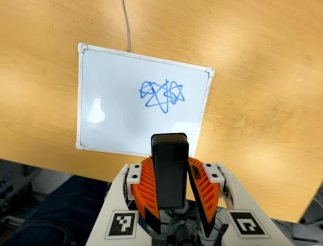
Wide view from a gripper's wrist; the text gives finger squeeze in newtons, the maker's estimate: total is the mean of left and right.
{"total": 6.5, "left": 6.5, "right": 6.4}